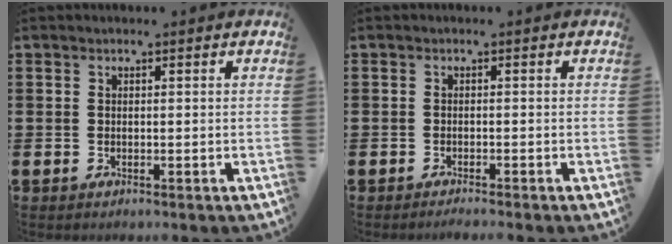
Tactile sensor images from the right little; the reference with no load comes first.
{"total": 0.5, "force": [-0.4, -0.1, 0.3], "torque": [-0.007, -0.003, -0.009]}